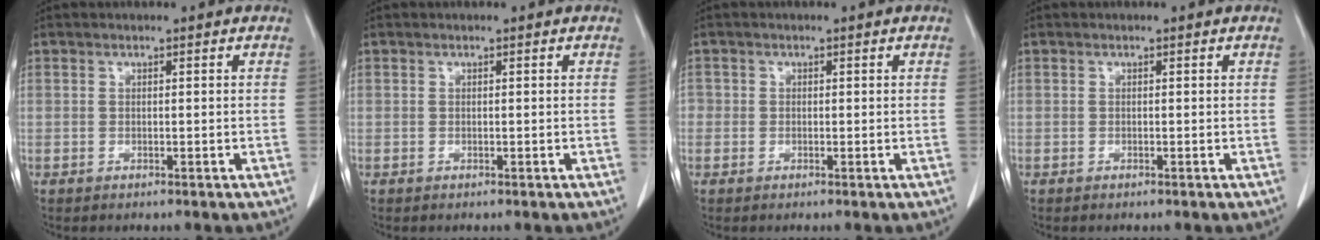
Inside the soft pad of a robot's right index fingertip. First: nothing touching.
{"total": 0.0}
{"total": 1.1, "force": [0.0, 1.0, 0.3], "torque": [0.005, 0.003, -0.004]}
{"total": 0.0}